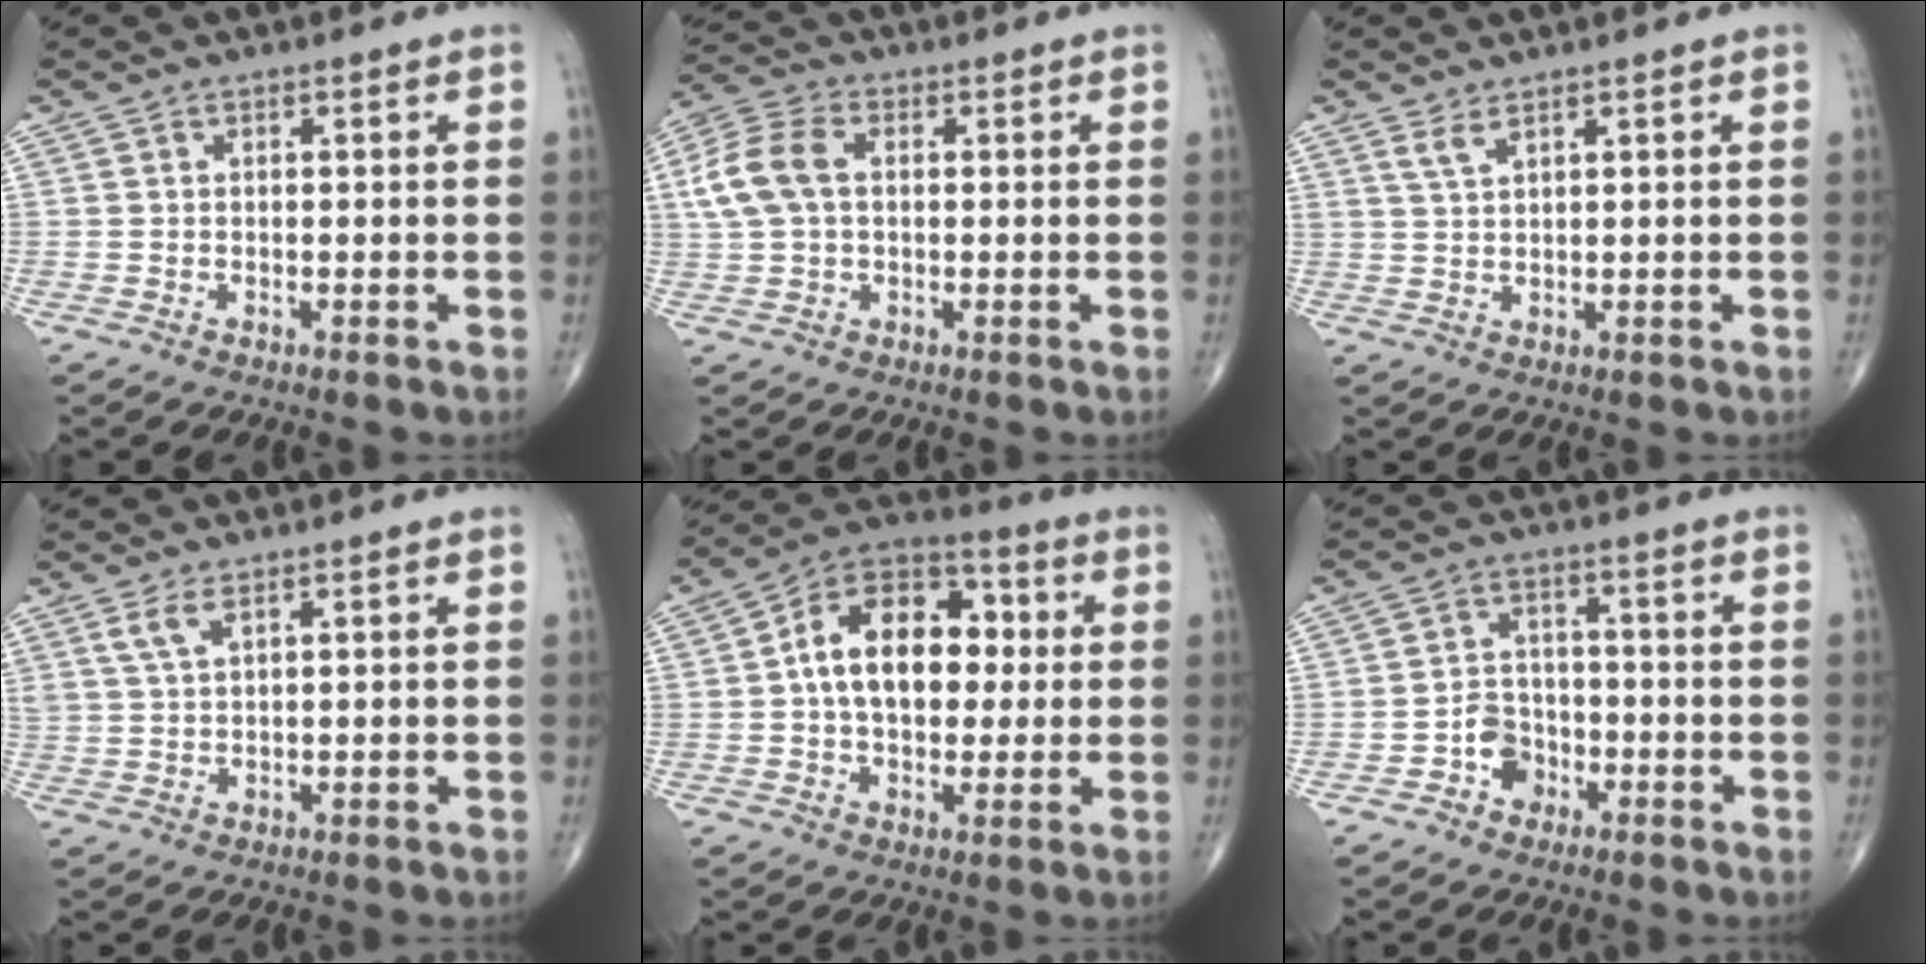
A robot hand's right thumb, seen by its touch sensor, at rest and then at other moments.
{"total": 8.8, "force": [1.3, 5.7, 6.6], "torque": [-0.149, 0.022, 0.024]}
{"total": 2.4, "force": [1.8, 0.5, 1.5], "torque": [-0.035, -0.008, 0.041]}
{"total": 3.4, "force": [2.1, 1.3, 2.4], "torque": [-0.052, -0.004, 0.050]}
{"total": 16.7, "force": [1.6, 10.8, 12.7], "torque": [-0.167, 0.028, 0.016]}
{"total": 5.3, "force": [-2.4, 4.3, 2.0], "torque": [-0.005, 0.026, -0.046]}